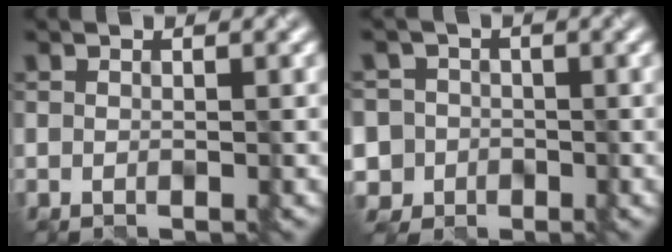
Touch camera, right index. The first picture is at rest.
{"total": 7.1, "force": [-1.5, 6.7, 1.5], "torque": [-0.040, 0.016, -0.065]}